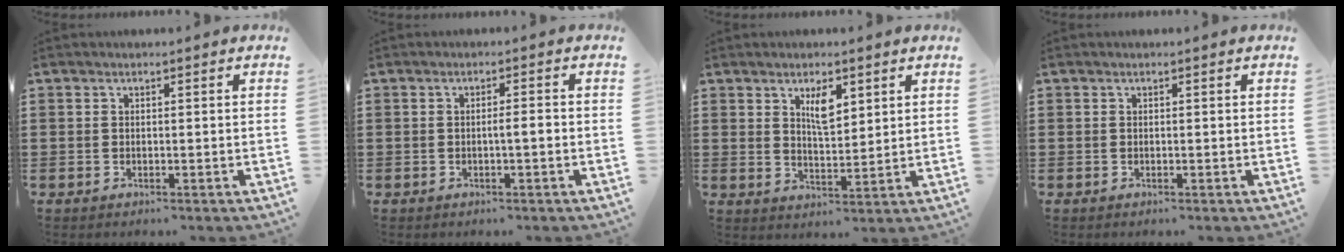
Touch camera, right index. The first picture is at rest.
{"total": 1.7, "force": [-0.4, 0.1, 1.7], "torque": [-0.029, -0.001, -0.008]}
{"total": 4.4, "force": [2.4, 1.7, 3.3], "torque": [-0.055, 0.000, 0.038]}
{"total": 0.0}